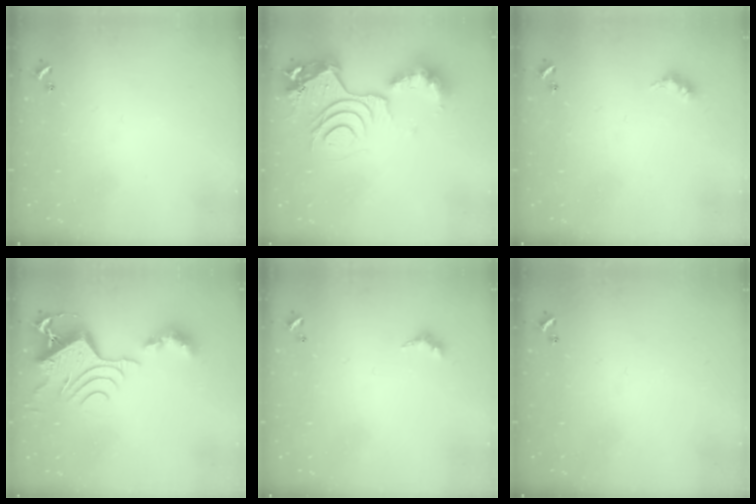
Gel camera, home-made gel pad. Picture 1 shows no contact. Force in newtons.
{"total": 15.4, "press": 15.3, "slide": 1.6}
{"total": 3.5, "press": 3.4, "slide": 0.6}
{"total": 10.3, "press": 10.3, "slide": 1.1}
{"total": 3.0, "press": 2.9, "slide": 0.5}
{"total": 0.0}